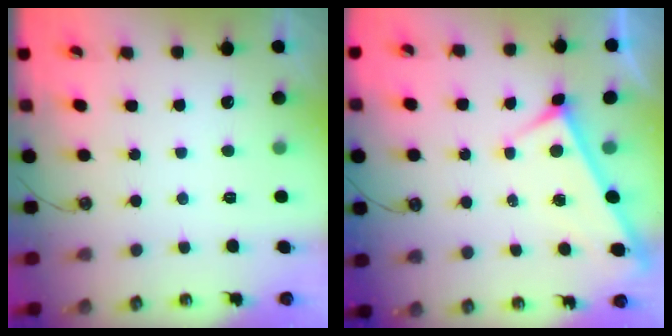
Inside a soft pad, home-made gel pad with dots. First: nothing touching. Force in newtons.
{"total": 3.9, "press": 3.9, "slide": 0.3}